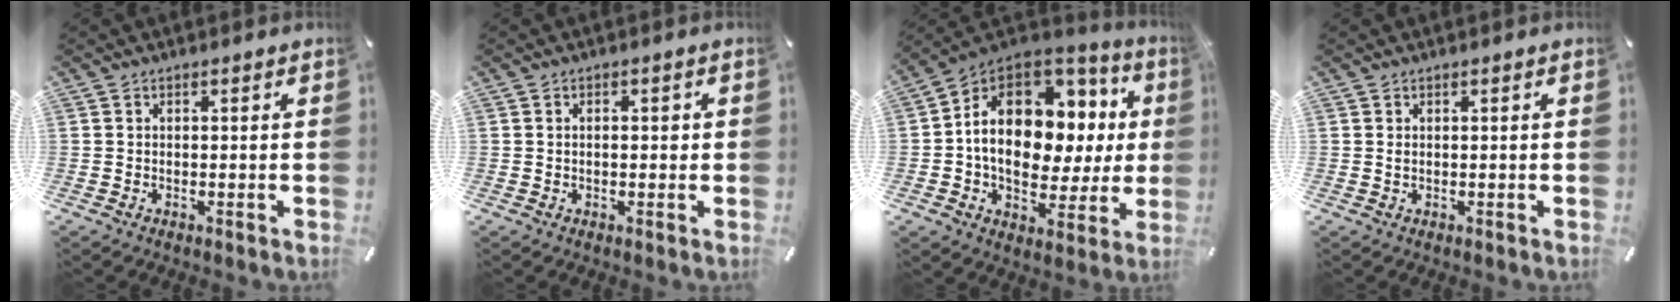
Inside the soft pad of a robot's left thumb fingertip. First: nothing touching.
{"total": 1.9, "force": [-0.1, 1.1, 1.5], "torque": [-0.023, 0.001, -0.005]}
{"total": 16.7, "force": [2.2, 11.9, 11.5], "torque": [-0.189, -0.020, 0.038]}
{"total": 0.6, "force": [0.1, 0.2, 0.5], "torque": [-0.011, 0.000, 0.001]}